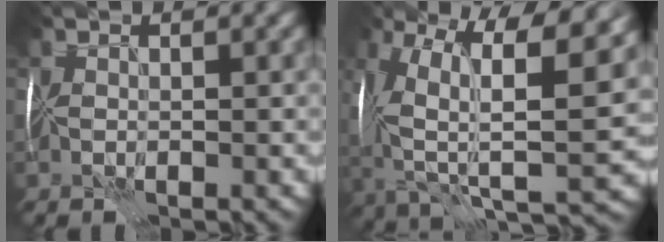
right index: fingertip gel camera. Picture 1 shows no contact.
{"total": 15.2, "force": [3.3, 6.3, 13.4], "torque": [-0.227, 0.010, 0.061]}